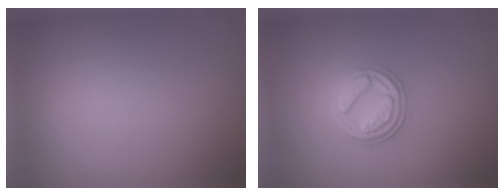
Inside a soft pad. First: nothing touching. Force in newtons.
{"total": 3.5, "press": 3.0, "slide": 1.8}